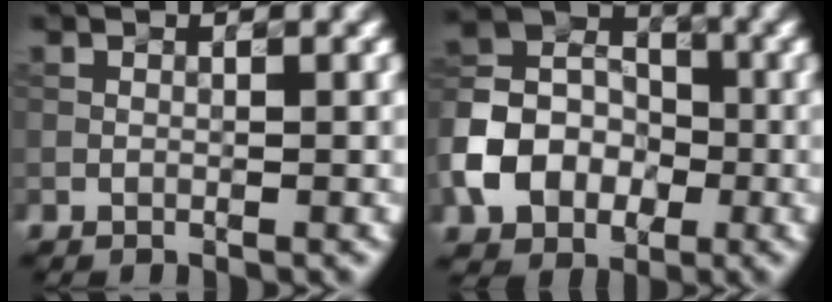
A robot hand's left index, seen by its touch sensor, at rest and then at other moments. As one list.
[{"total": 7.0, "force": [-2.6, 5.6, 3.5], "torque": [-0.069, 0.008, -0.059]}]